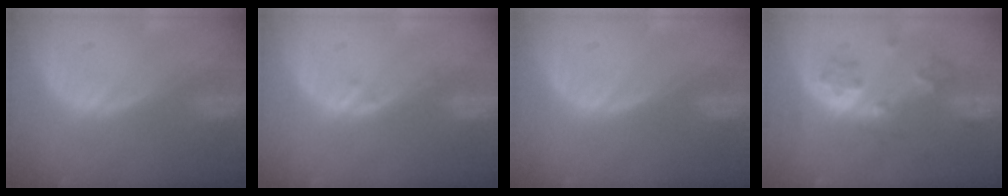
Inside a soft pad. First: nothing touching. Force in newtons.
{"total": 0.7, "press": 0.6, "slide": 0.3}
{"total": 0.0}
{"total": 5.8, "press": 5.4, "slide": 2.0}